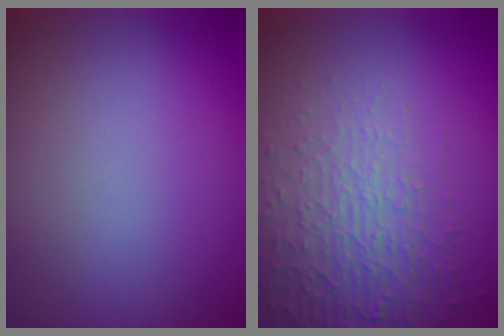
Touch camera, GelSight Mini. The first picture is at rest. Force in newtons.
{"total": 5.3, "press": 3.4, "slide": 4.1}